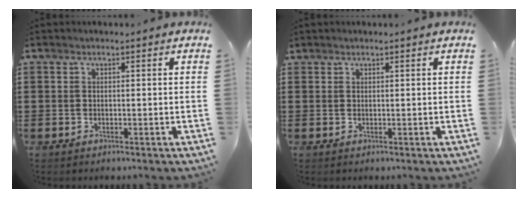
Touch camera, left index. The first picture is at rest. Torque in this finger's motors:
{"motor_torque": [-0.16, 0.39, -0.01, -0.01]}